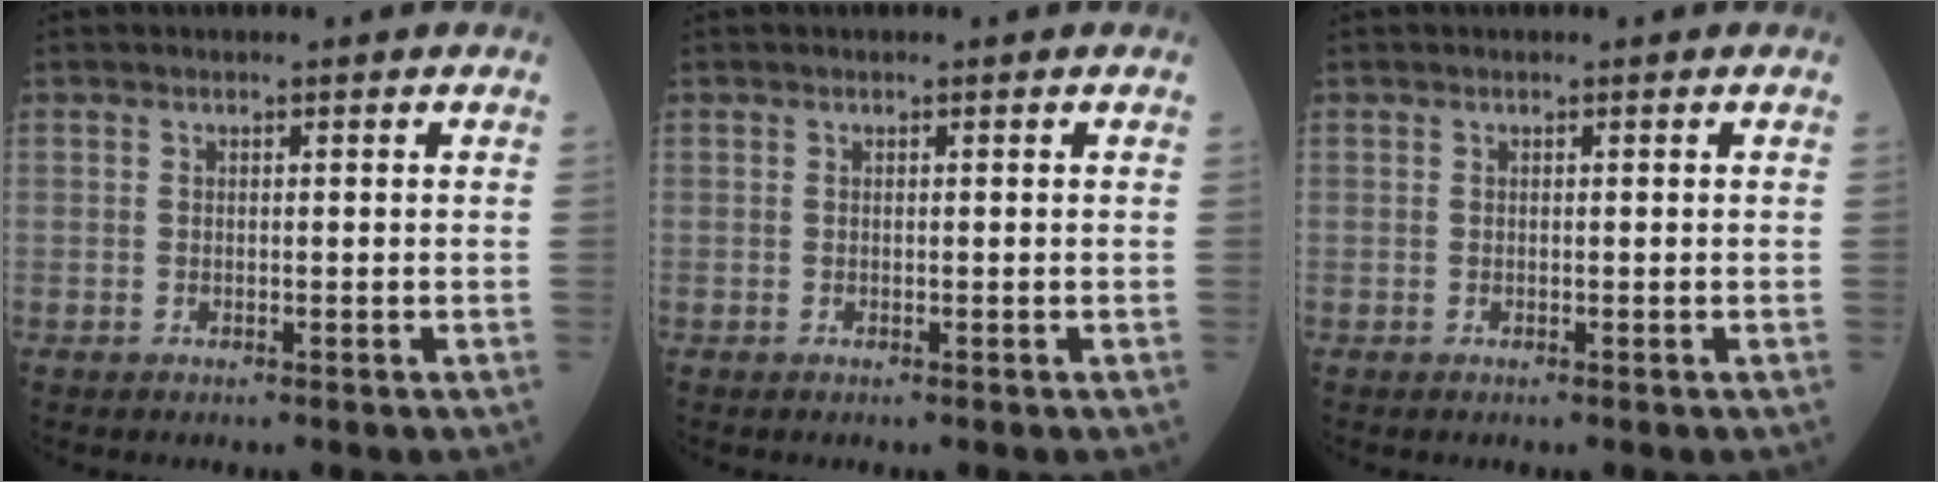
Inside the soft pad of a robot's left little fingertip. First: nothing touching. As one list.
[{"total": 0.0}, {"total": 0.0}]